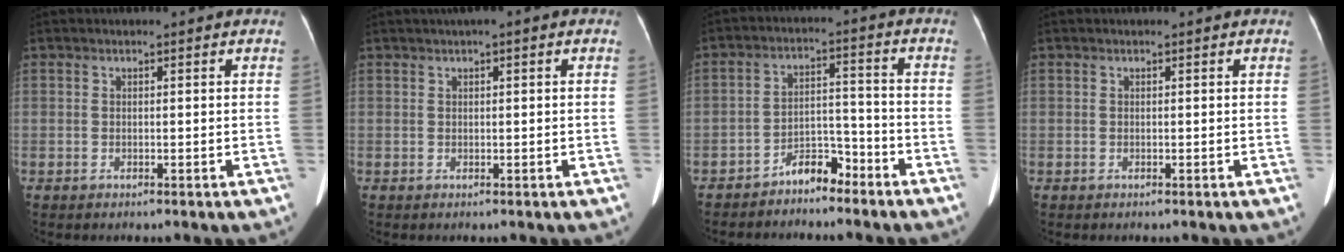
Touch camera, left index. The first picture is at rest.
{"total": 1.9, "force": [0.9, 0.3, 1.7], "torque": [-0.030, 0.012, 0.011]}
{"total": 5.2, "force": [-4.4, 1.7, 2.0], "torque": [-0.030, 0.011, -0.078]}
{"total": 0.0}